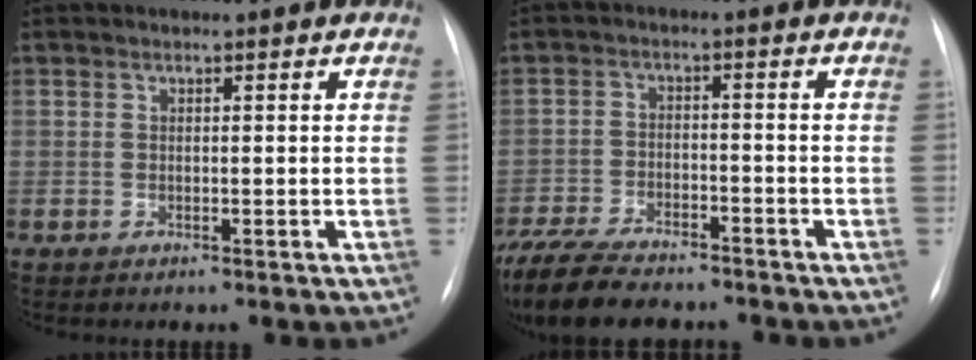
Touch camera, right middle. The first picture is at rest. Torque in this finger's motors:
{"motor_torque": [1.08, -1.06, 0.20, 0.08]}